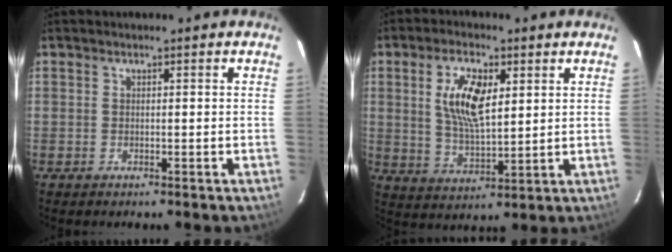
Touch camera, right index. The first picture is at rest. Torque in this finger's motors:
{"motor_torque": [0.34, 0.30, 0.19, 0.13]}